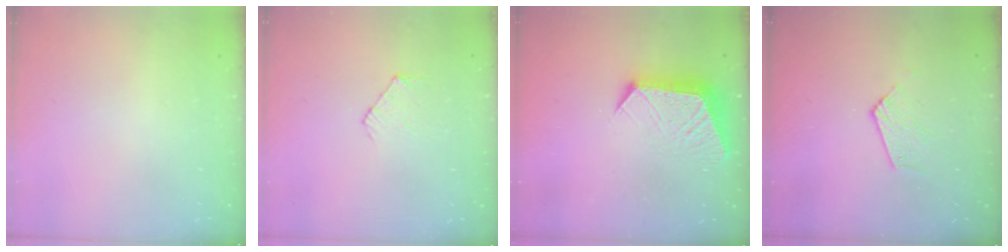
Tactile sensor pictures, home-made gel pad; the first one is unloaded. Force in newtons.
{"total": 4.9, "press": 4.9, "slide": 0.3}
{"total": 11.8, "press": 11.7, "slide": 1.1}
{"total": 5.7, "press": 5.7, "slide": 0.3}